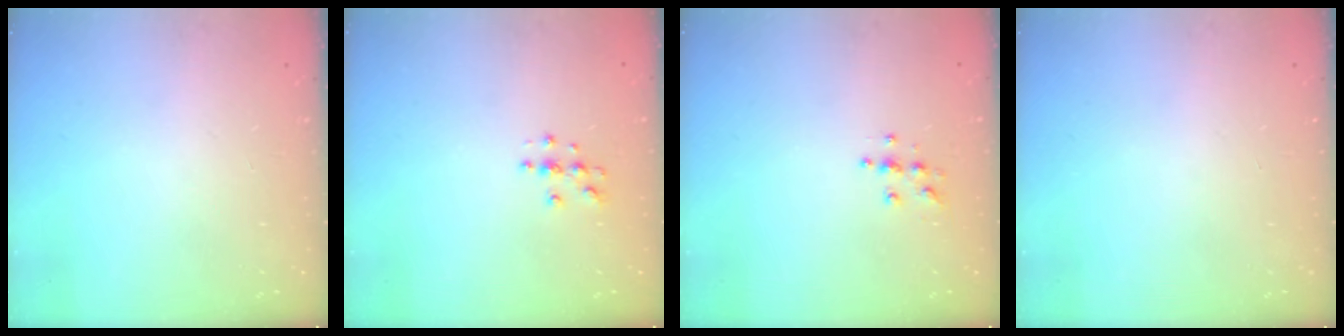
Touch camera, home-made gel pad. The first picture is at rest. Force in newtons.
{"total": 3.8, "press": 3.8, "slide": 0.4}
{"total": 4.9, "press": 4.9, "slide": 0.2}
{"total": 0.0}